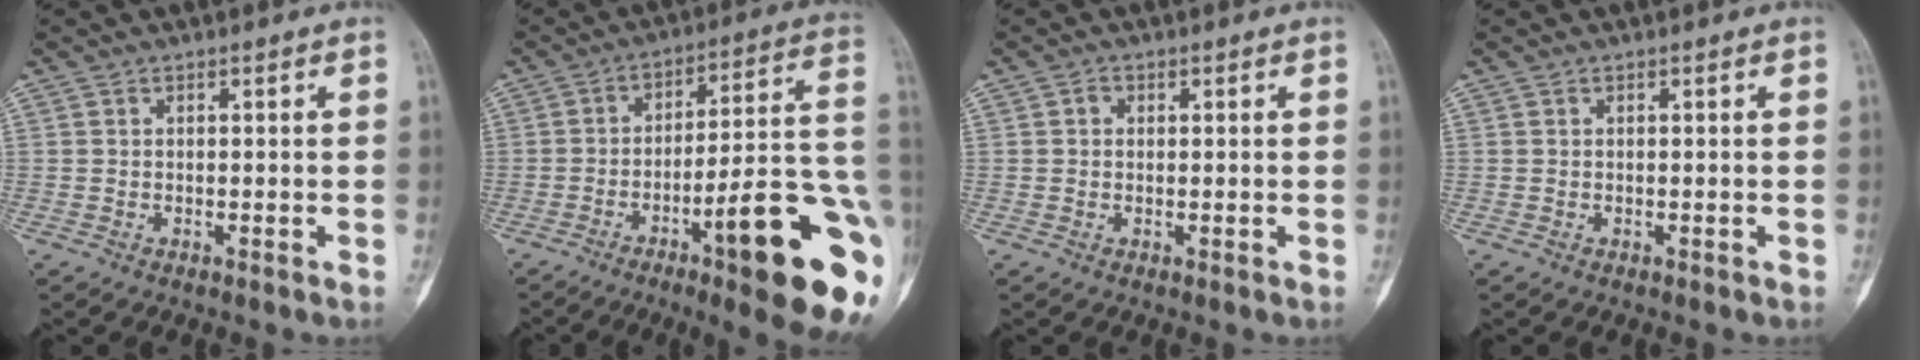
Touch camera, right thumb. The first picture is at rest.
{"total": 24.1, "force": [-9.1, 4.5, 21.9], "torque": [-0.233, 0.039, -0.126]}
{"total": 1.3, "force": [0.2, 1.2, 0.4], "torque": [0.004, 0.003, -0.001]}
{"total": 0.0}